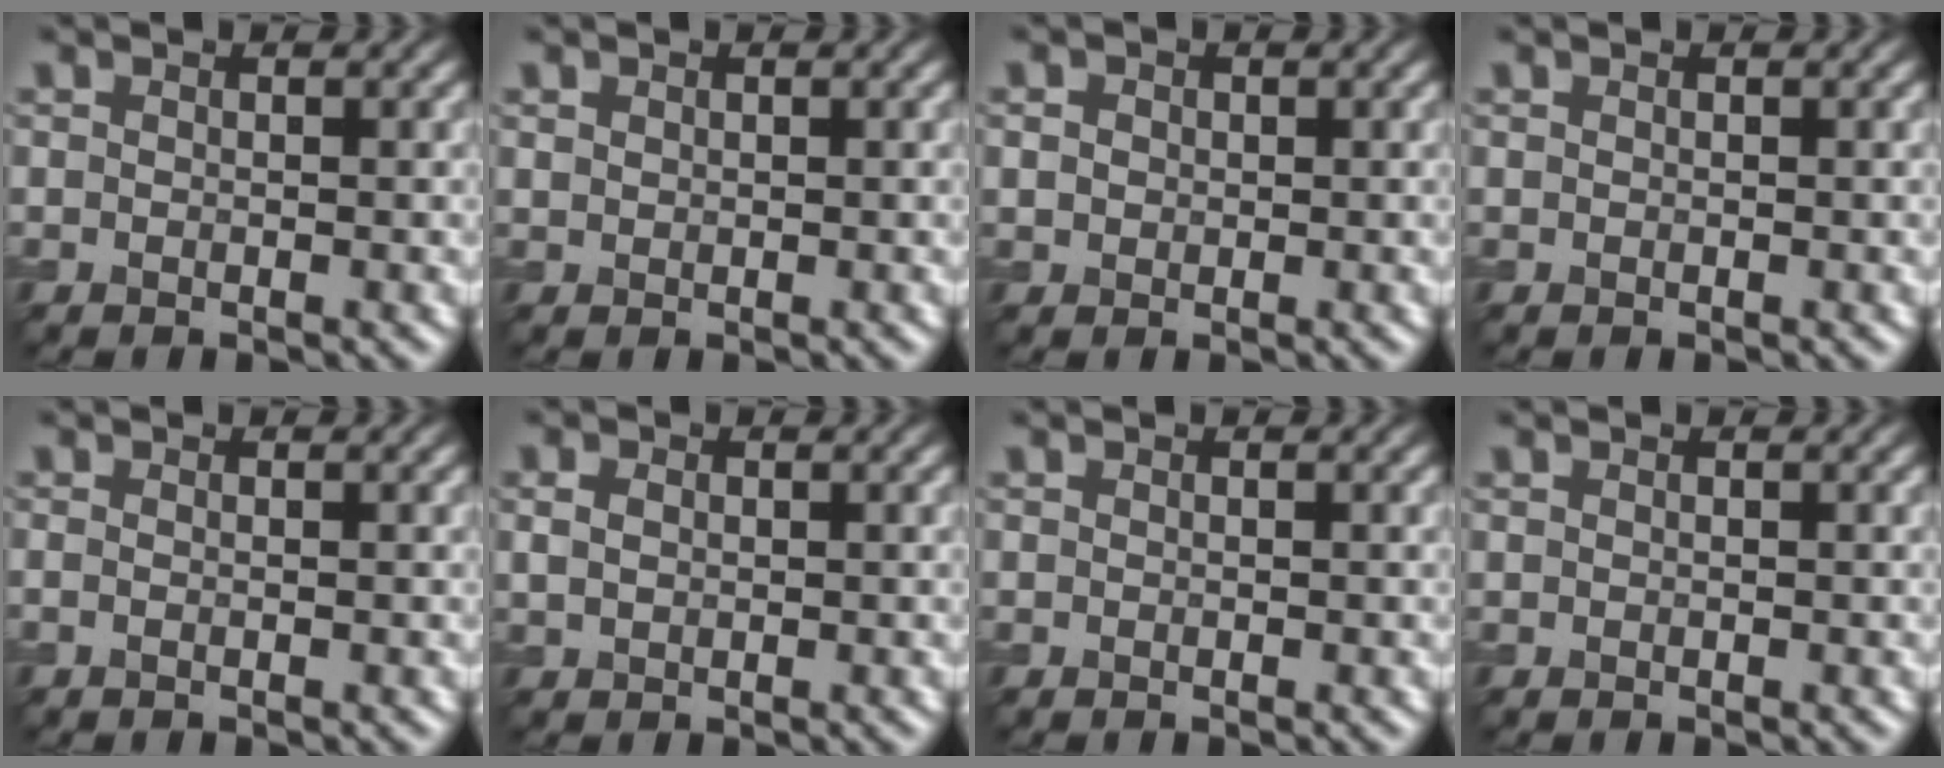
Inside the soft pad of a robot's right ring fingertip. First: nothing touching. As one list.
[{"total": 0.6, "force": [0.4, 0.4, 0.1], "torque": [-0.001, -0.001, 0.010]}, {"total": 1.3, "force": [0.3, 1.1, 0.5], "torque": [-0.007, 0.004, 0.001]}, {"total": 0.0}, {"total": 0.7, "force": [-0.1, 0.3, 0.6], "torque": [-0.012, -0.007, -0.007]}, {"total": 1.5, "force": [0.4, 1.1, 0.9], "torque": [-0.020, 0.003, 0.007]}, {"total": 0.0}, {"total": 0.0}]